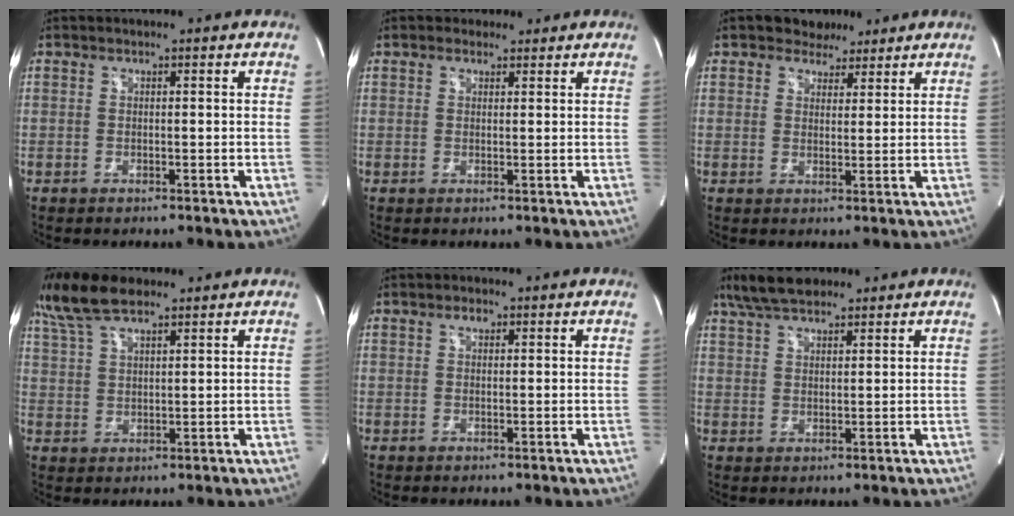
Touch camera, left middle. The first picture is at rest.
{"total": 1.8, "force": [1.4, 1.2, 0.1], "torque": [-0.004, 0.012, 0.018]}
{"total": 4.5, "force": [3.4, 2.8, 0.9], "torque": [-0.012, 0.011, 0.053]}
{"total": 8.6, "force": [6.7, 2.3, 4.9], "torque": [-0.110, 0.024, 0.131]}
{"total": 1.3, "force": [0.7, 0.7, 0.8], "torque": [-0.016, 0.004, 0.010]}
{"total": 7.3, "force": [5.7, 2.4, 3.8], "torque": [-0.081, 0.021, 0.108]}